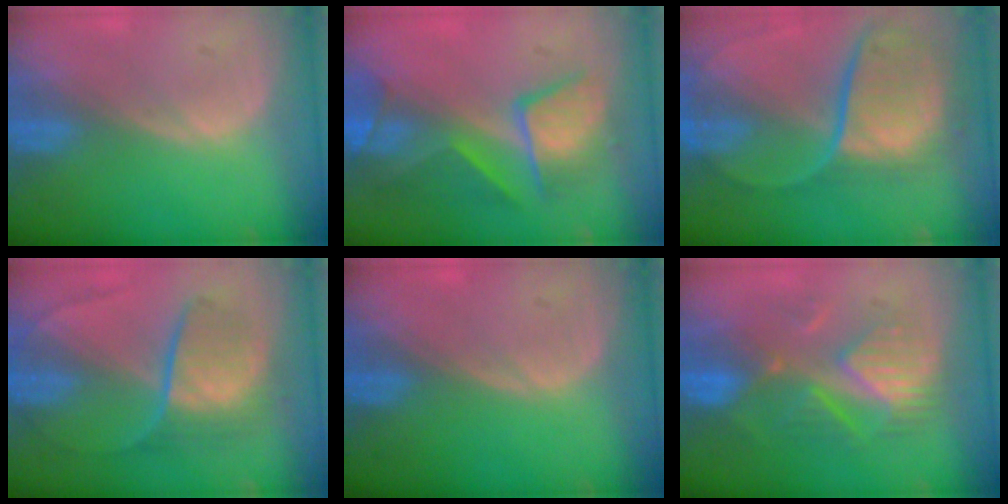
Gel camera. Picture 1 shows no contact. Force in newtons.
{"total": 10.0, "press": 8.6, "slide": 5.1}
{"total": 11.8, "press": 9.8, "slide": 6.6}
{"total": 7.5, "press": 7.2, "slide": 2.1}
{"total": 0.0}
{"total": 8.4, "press": 8.3, "slide": 1.3}